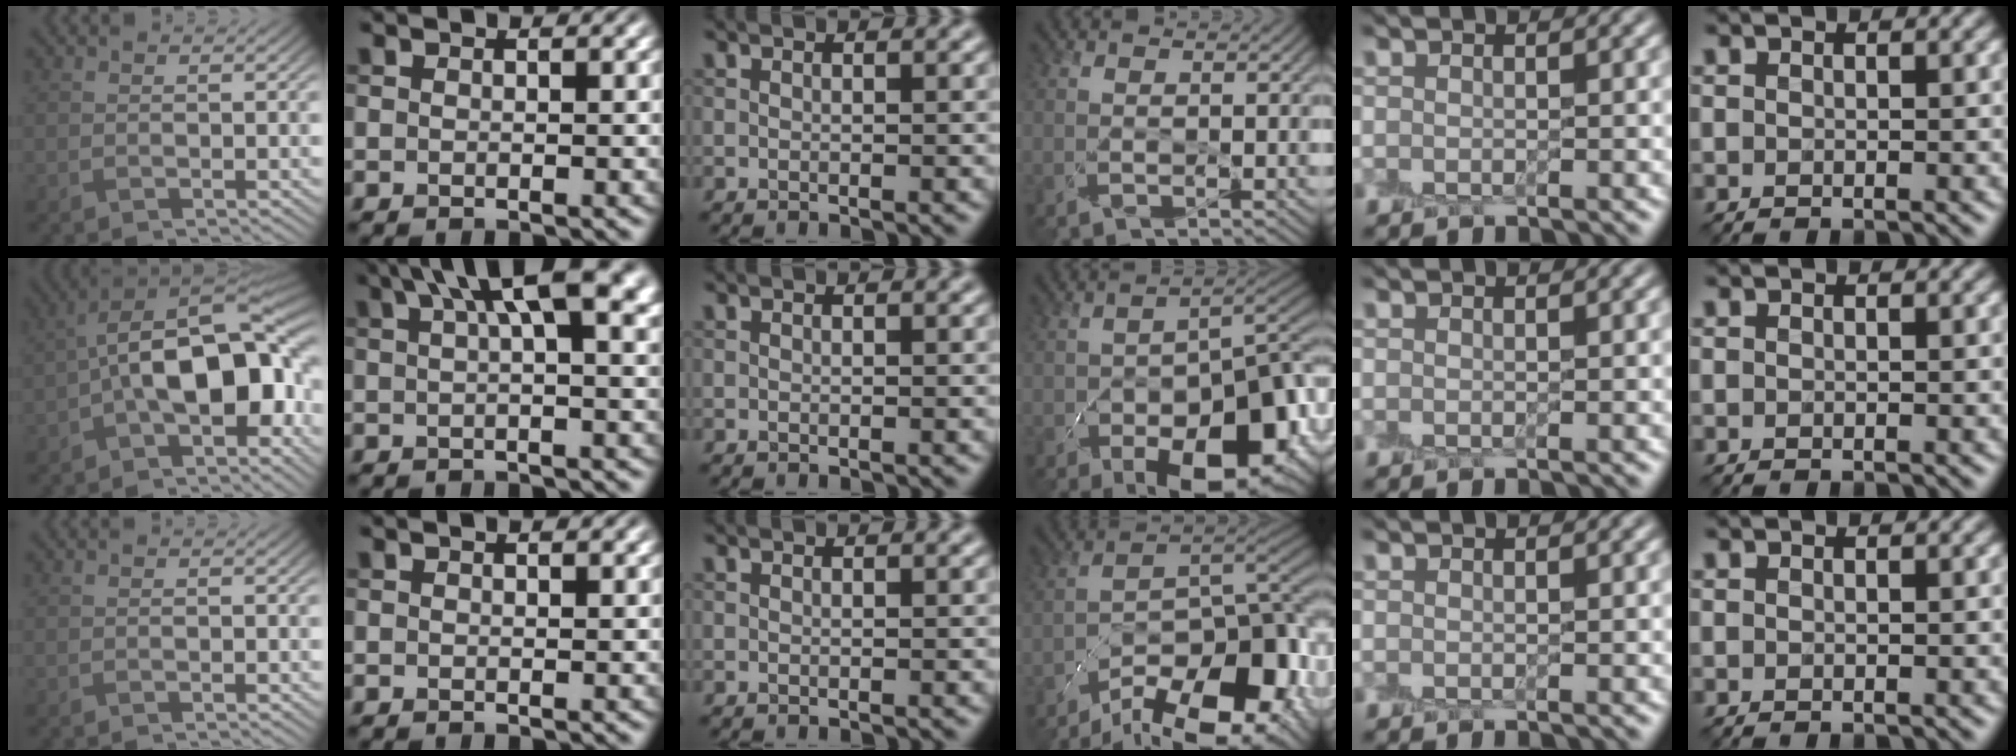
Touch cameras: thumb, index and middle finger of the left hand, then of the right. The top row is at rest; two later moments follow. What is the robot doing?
{"motion": "peel", "object": "plastic screen protector"}